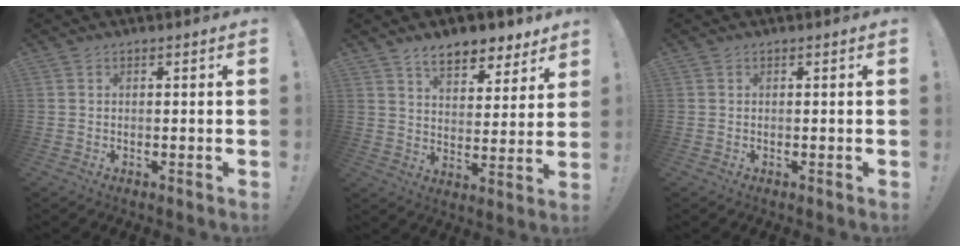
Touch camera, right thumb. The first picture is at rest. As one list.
[{"total": 9.9, "force": [7.5, 4.6, 4.6], "torque": [-0.061, -0.051, 0.135]}, {"total": 0.0}]